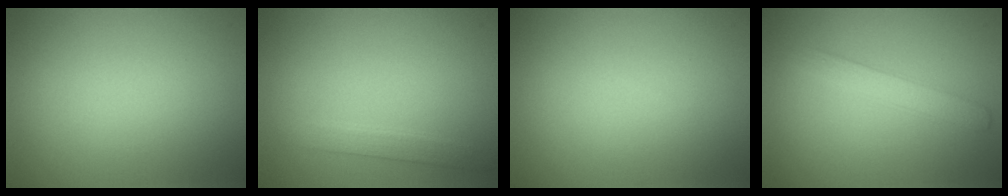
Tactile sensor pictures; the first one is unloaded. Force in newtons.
{"total": 1.7, "press": 1.7, "slide": 0.1}
{"total": 0.0}
{"total": 2.1, "press": 2.1, "slide": 0.0}